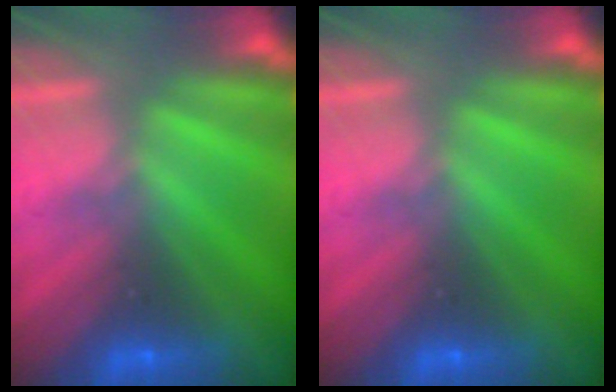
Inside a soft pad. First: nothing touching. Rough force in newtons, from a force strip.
{"total": 0.0}